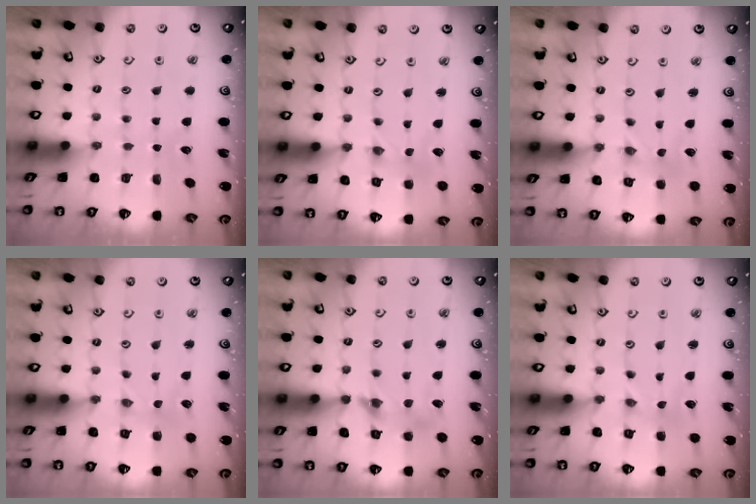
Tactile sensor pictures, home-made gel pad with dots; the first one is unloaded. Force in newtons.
{"total": 0.0}
{"total": 0.0}
{"total": 0.7, "press": 0.7, "slide": 0.2}
{"total": 10.4, "press": 10.4, "slide": 1.2}
{"total": 0.0}